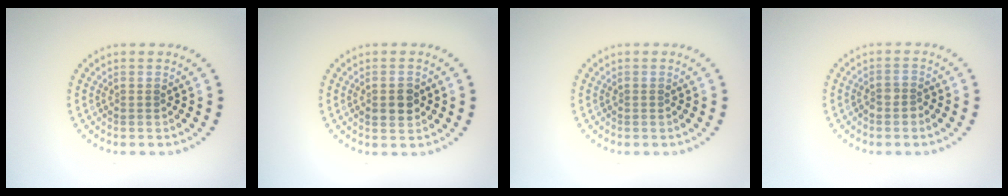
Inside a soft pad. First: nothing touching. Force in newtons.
{"total": 2.5, "press": 2.5, "slide": 0.2}
{"total": 0.0}
{"total": 1.3, "press": 1.1, "slide": 0.8}